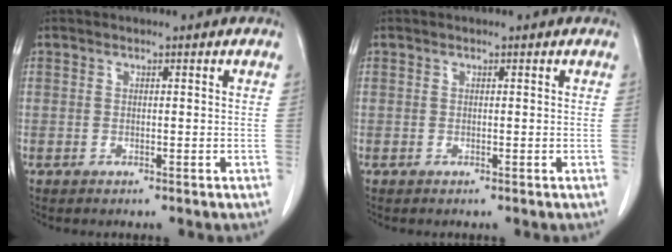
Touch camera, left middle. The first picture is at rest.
{"total": 0.0}